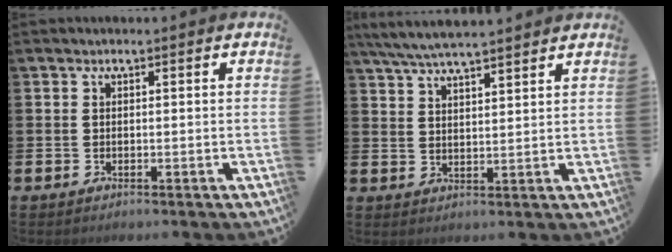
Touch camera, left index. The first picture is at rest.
{"total": 5.7, "force": [5.4, 0.3, 1.7], "torque": [-0.053, -0.018, 0.099]}